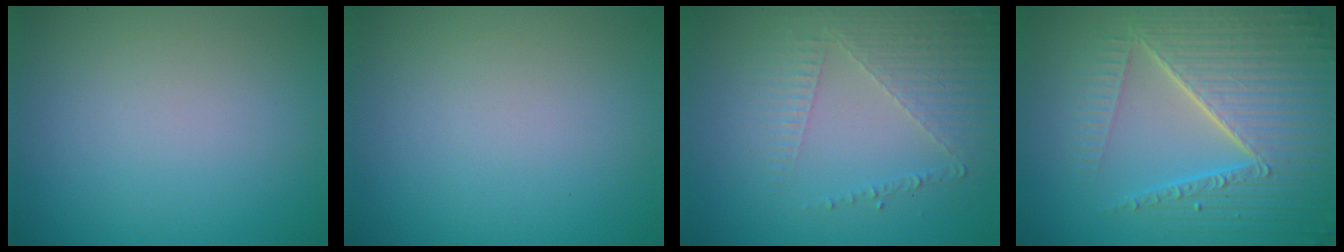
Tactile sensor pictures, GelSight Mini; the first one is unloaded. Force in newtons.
{"total": 0.0}
{"total": 5.1, "press": 3.2, "slide": 4.0}
{"total": 8.5, "press": 5.9, "slide": 6.1}